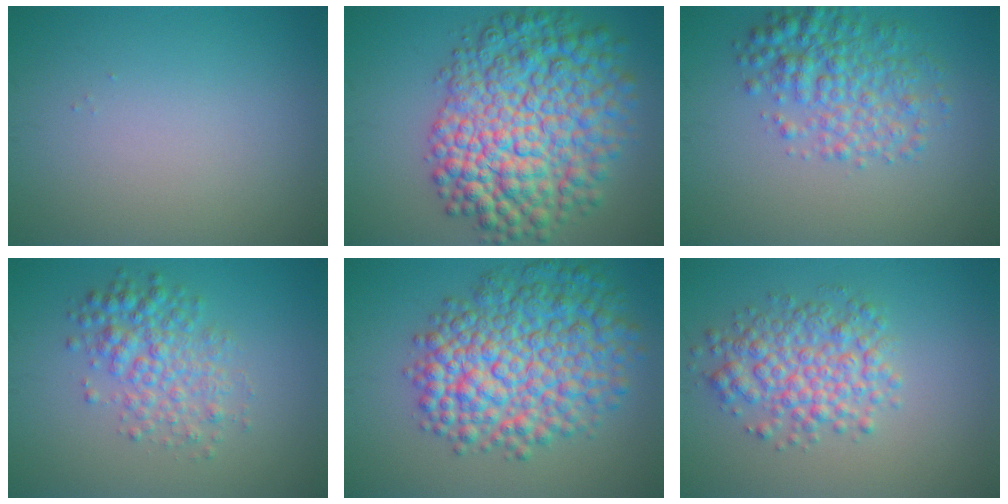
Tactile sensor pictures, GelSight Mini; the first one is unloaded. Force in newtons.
{"total": 12.2, "press": 12.2, "slide": 0.3}
{"total": 4.7, "press": 4.7, "slide": 0.1}
{"total": 4.0, "press": 4.0, "slide": 0.0}
{"total": 10.2, "press": 10.2, "slide": 0.2}
{"total": 4.8, "press": 4.8, "slide": 0.1}